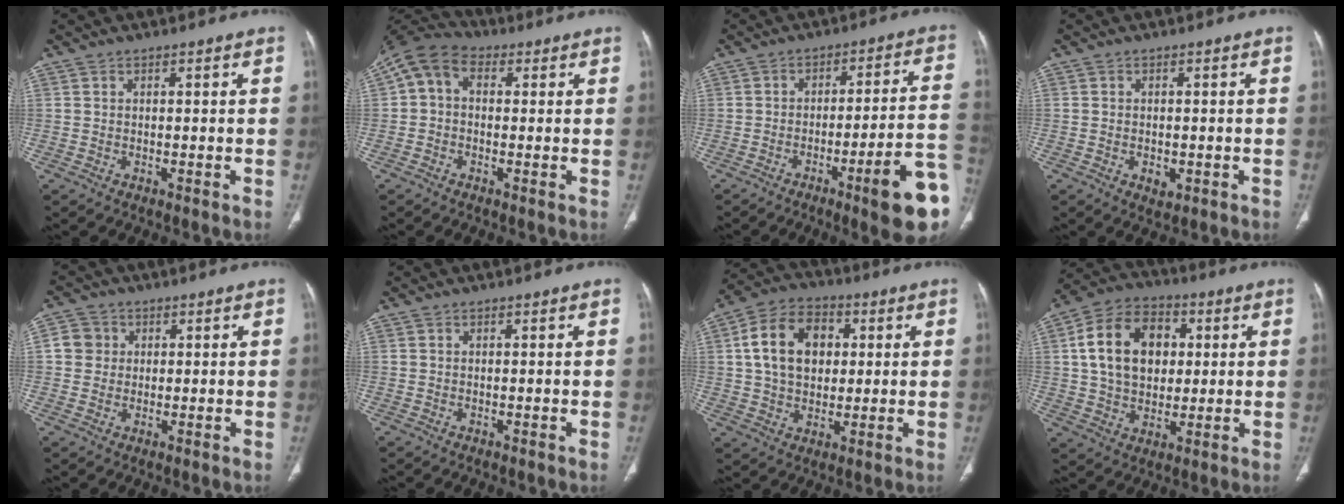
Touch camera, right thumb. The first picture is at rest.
{"total": 8.5, "force": [1.2, 6.2, 5.6], "torque": [-0.100, 0.029, 0.007]}
{"total": 15.4, "force": [-6.6, 1.8, 13.8], "torque": [-0.141, 0.032, -0.088]}
{"total": 2.4, "force": [-0.8, 1.5, 1.6], "torque": [-0.018, 0.001, -0.005]}
{"total": 4.3, "force": [0.8, 4.1, 1.1], "torque": [-0.001, 0.005, 0.011]}
{"total": 0.0}
{"total": 14.1, "force": [2.8, 10.2, 9.4], "torque": [-0.136, 0.010, 0.046]}
{"total": 16.4, "force": [3.2, 11.9, 10.8], "torque": [-0.159, 0.012, 0.055]}